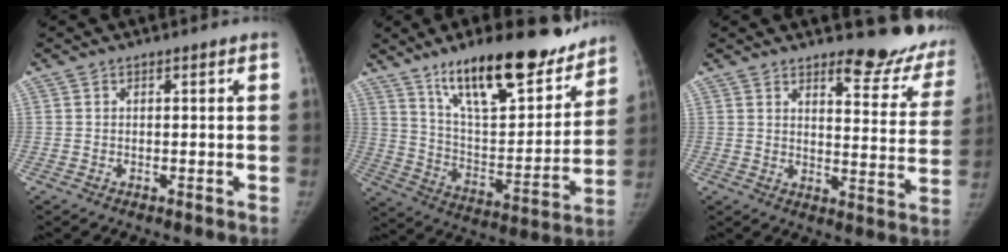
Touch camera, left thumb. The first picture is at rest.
{"total": 25.5, "force": [18.1, 8.7, 15.7], "torque": [-0.196, -0.083, 0.290]}
{"total": 14.5, "force": [12.2, 4.7, 6.1], "torque": [-0.023, -0.103, 0.134]}